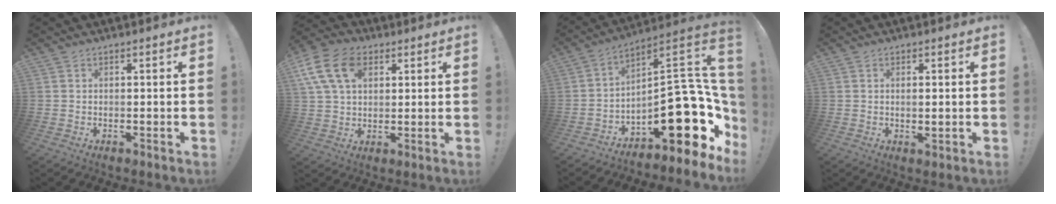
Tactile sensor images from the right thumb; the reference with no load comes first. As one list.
[{"total": 14.5, "force": [5.8, 10.0, 8.9], "torque": [-0.162, -0.008, 0.112]}, {"total": 22.8, "force": [-6.5, 10.7, 19.1], "torque": [-0.252, 0.024, -0.092]}, {"total": 1.7, "force": [0.4, 0.5, 1.5], "torque": [-0.015, -0.005, 0.004]}]